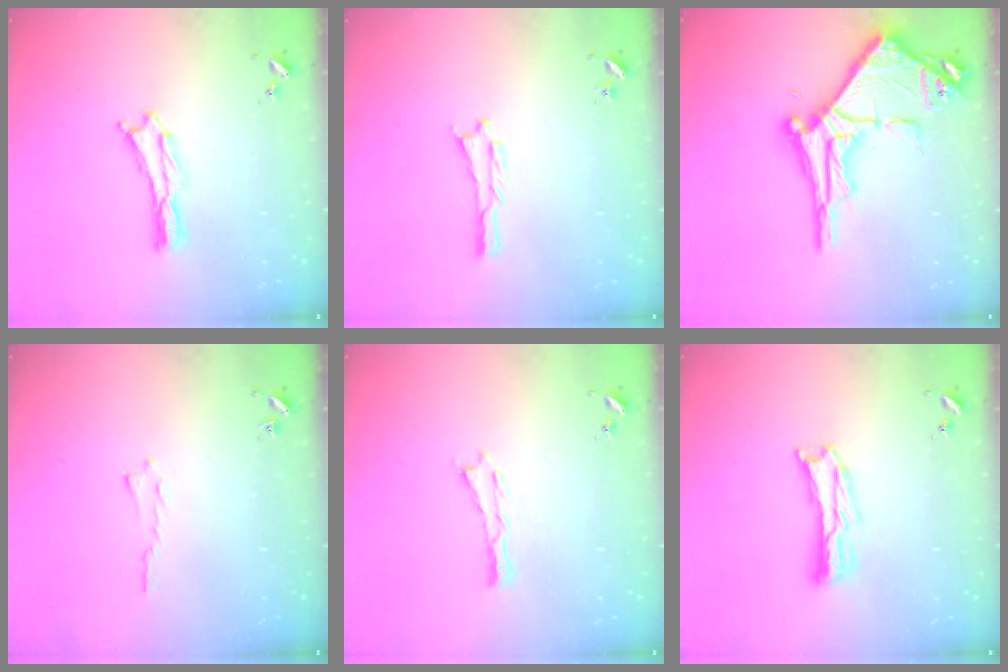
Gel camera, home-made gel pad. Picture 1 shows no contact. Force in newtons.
{"total": 0.6, "press": 0.6, "slide": 0.1}
{"total": 8.7, "press": 8.7, "slide": 1.0}
{"total": 0.0}
{"total": 0.0}
{"total": 1.6, "press": 1.6, "slide": 0.3}